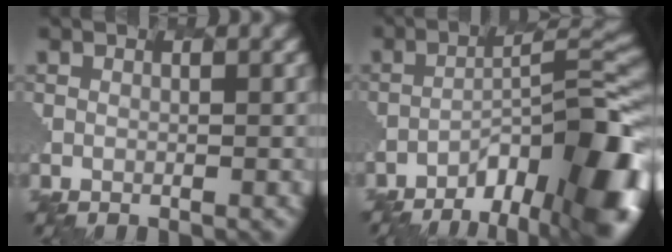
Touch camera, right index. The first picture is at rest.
{"total": 13.8, "force": [-8.9, 4.4, 9.6], "torque": [-0.156, 0.004, -0.130]}